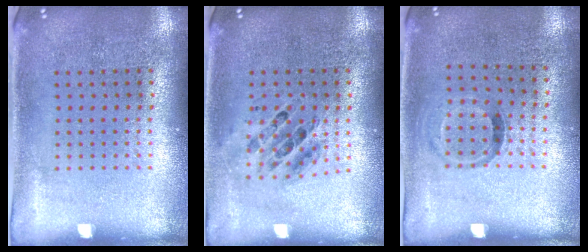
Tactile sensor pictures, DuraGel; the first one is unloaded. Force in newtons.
{"total": 0.8, "press": 0.8, "slide": 0.1}
{"total": 0.8, "press": 0.5, "slide": 0.6}